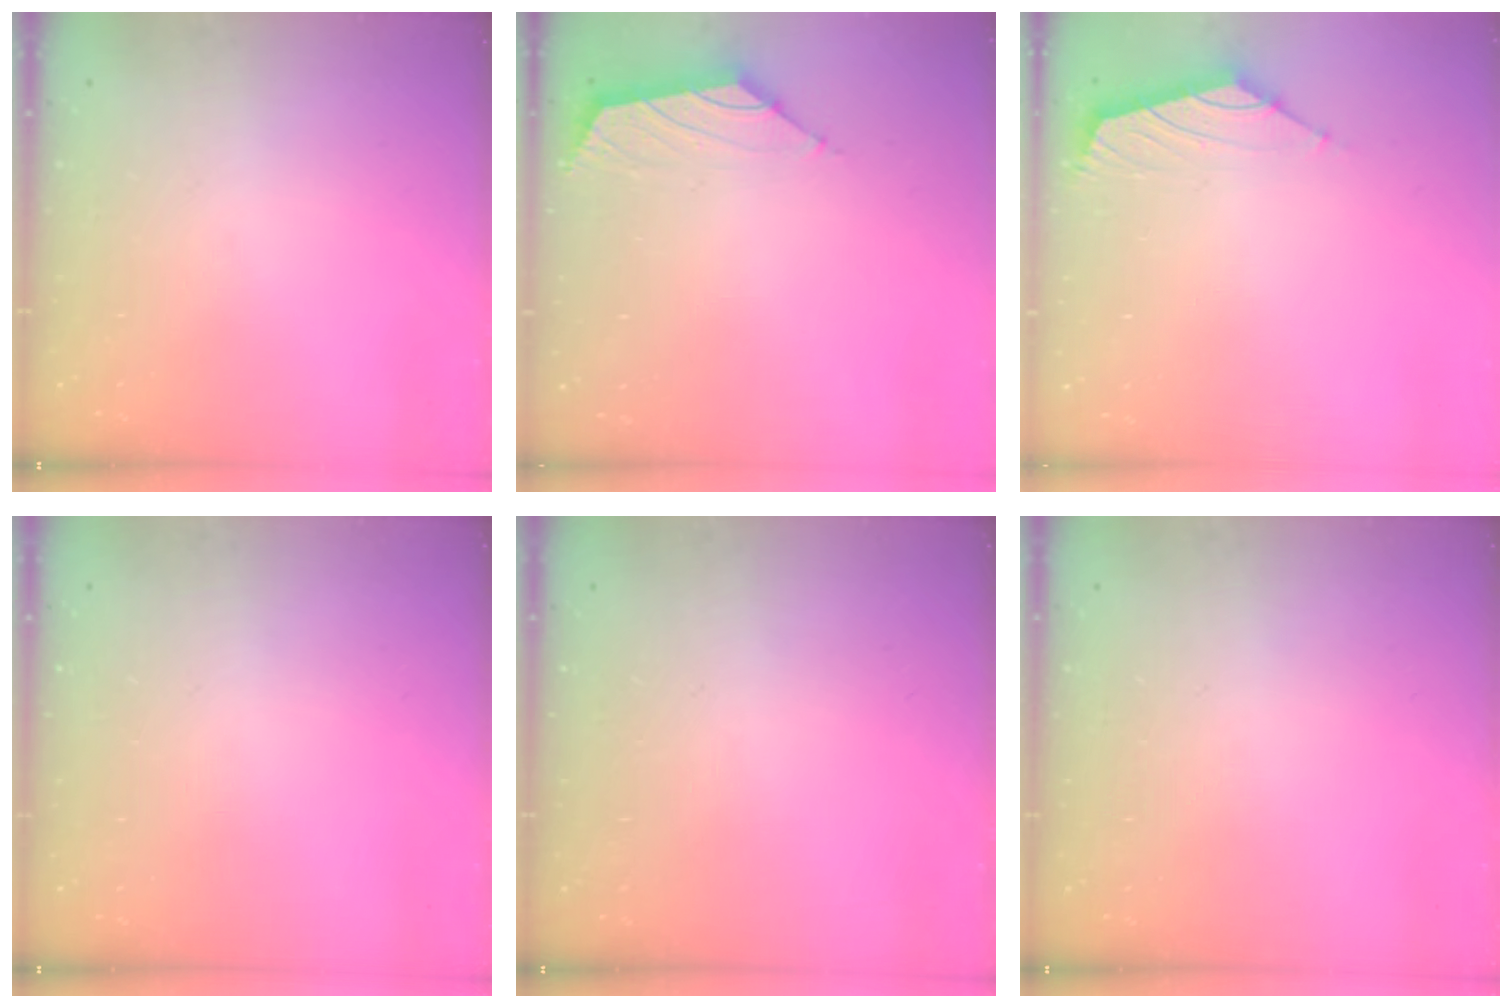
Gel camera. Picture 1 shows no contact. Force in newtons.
{"total": 1.6, "press": 1.4, "slide": 0.7}
{"total": 1.7, "press": 1.6, "slide": 0.7}
{"total": 0.0}
{"total": 0.0}
{"total": 0.0}